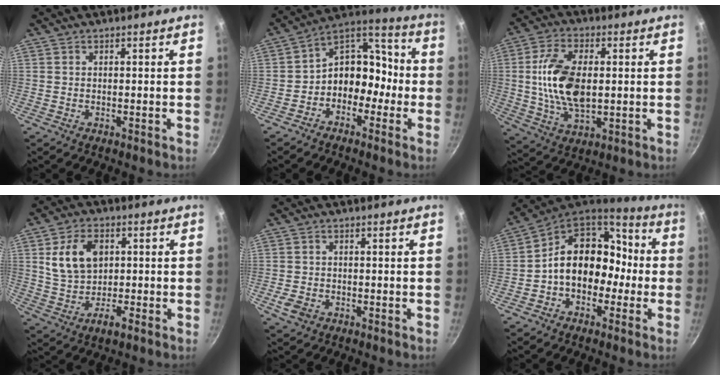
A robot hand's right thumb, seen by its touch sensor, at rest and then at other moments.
{"total": 11.7, "force": [-2.6, 8.3, 7.8], "torque": [-0.075, 0.052, -0.061]}
{"total": 14.5, "force": [0.9, 7.8, 12.2], "torque": [-0.233, -0.001, 0.020]}
{"total": 10.4, "force": [1.8, 7.1, 7.3], "torque": [-0.118, 0.002, 0.036]}
{"total": 3.0, "force": [-1.3, 2.2, 1.6], "torque": [-0.030, 0.002, -0.020]}
{"total": 16.1, "force": [-2.2, 11.5, 10.9], "torque": [-0.130, 0.054, -0.050]}